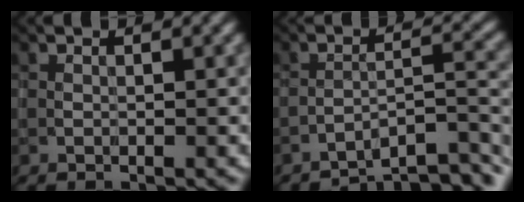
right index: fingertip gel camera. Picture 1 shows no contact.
{"total": 6.7, "force": [-6.1, 1.0, 2.6], "torque": [-0.030, 0.008, -0.095]}